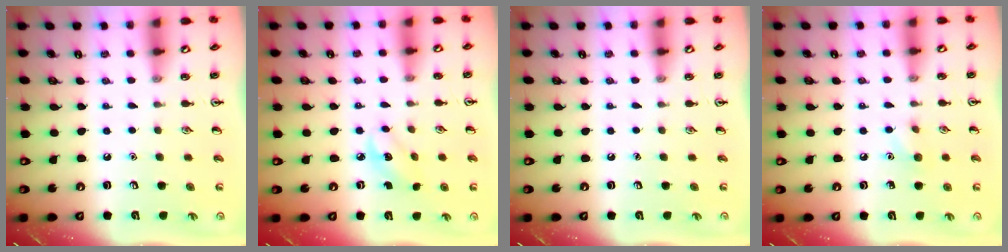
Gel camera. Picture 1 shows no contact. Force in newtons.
{"total": 2.8, "press": 2.7, "slide": 0.8}
{"total": 0.0}
{"total": 5.9, "press": 5.6, "slide": 1.8}